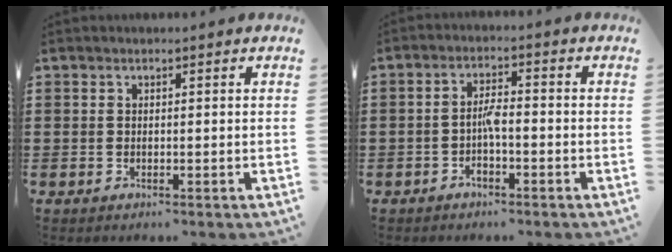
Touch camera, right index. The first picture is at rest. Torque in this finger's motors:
{"motor_torque": [1.64, 0.50, 0.45, 0.10]}